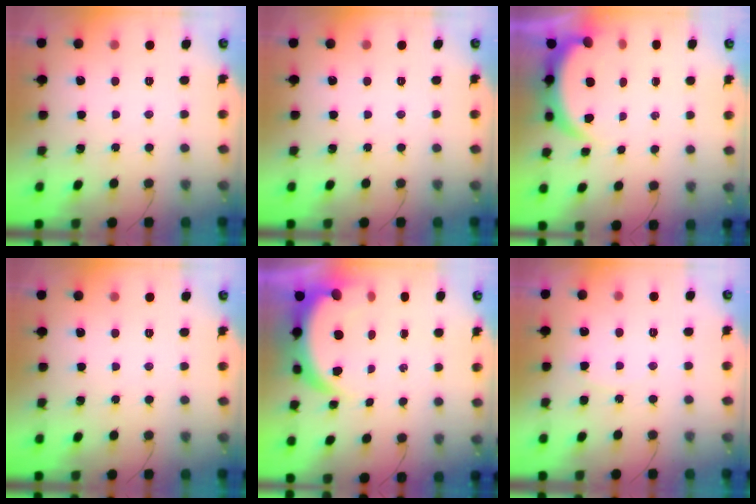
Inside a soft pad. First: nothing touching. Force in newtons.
{"total": 0.0}
{"total": 4.7, "press": 4.7, "slide": 0.4}
{"total": 0.0}
{"total": 6.9, "press": 6.9, "slide": 0.7}
{"total": 4.3, "press": 4.3, "slide": 0.5}